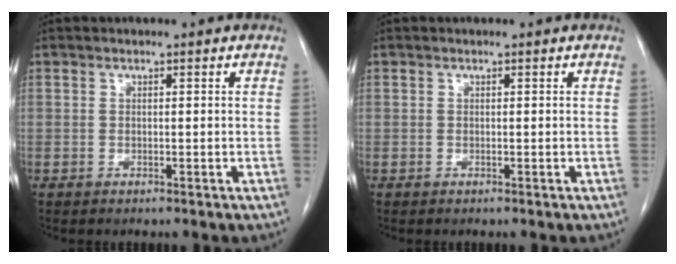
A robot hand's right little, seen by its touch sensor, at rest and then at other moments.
{"total": 0.0}